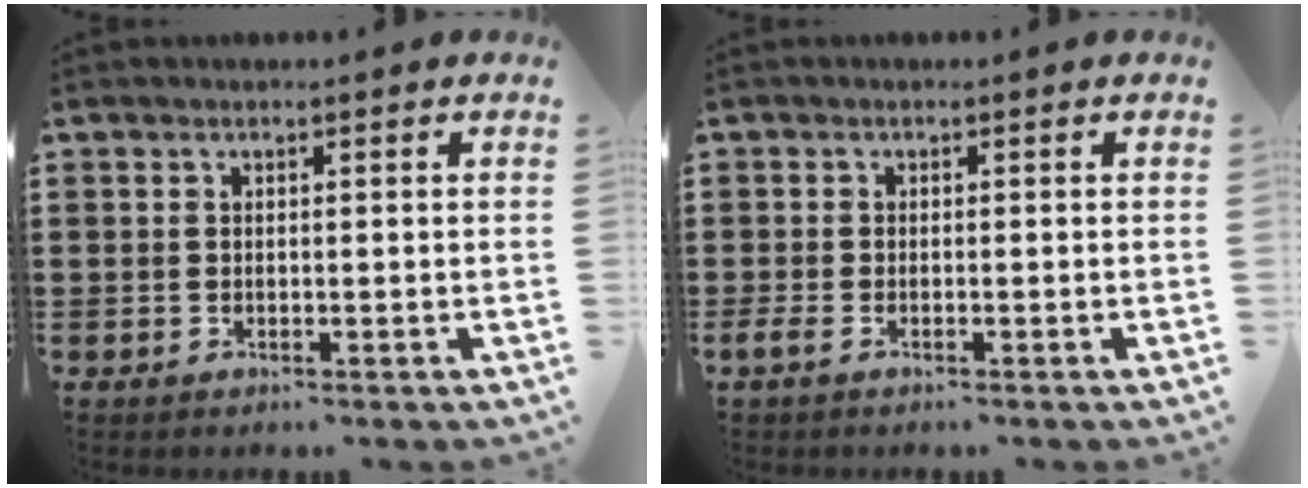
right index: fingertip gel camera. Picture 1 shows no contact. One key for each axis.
{"total": 0.7, "fx": -0.4, "fy": 0.2, "fz": 0.6, "tx": -0.019, "ty": -0.007, "tz": -0.009}